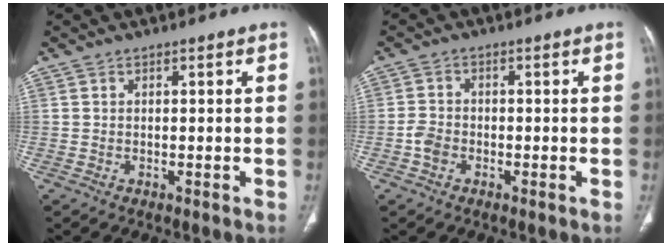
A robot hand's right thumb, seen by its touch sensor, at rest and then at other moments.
{"total": 2.8, "force": [-1.2, 1.9, 1.6], "torque": [-0.031, 0.006, -0.028]}